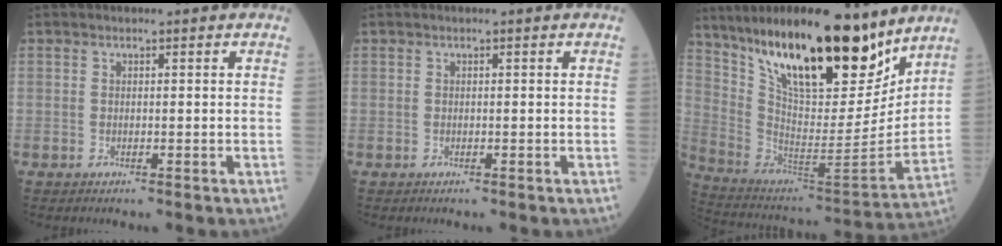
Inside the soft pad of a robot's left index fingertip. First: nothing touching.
{"total": 0.0}
{"total": 24.5, "force": [17.9, 6.1, 15.6], "torque": [-0.264, -0.018, 0.310]}